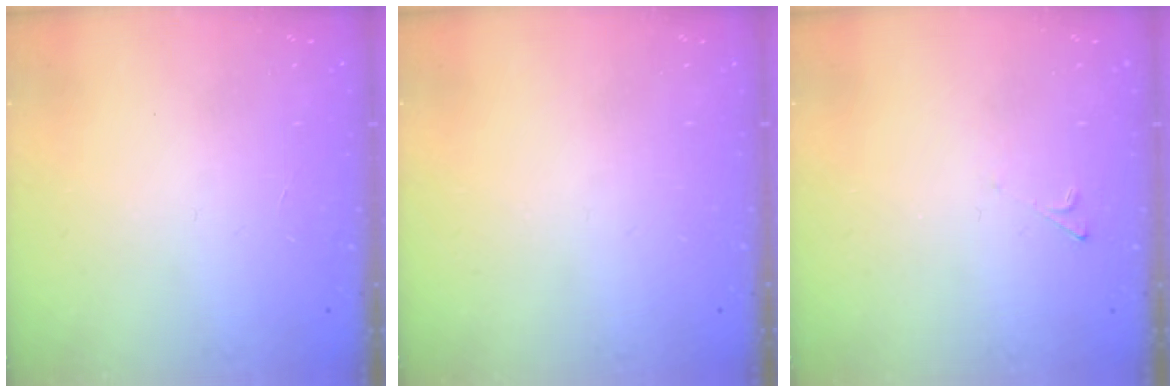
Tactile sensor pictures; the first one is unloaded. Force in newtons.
{"total": 0.0}
{"total": 2.0, "press": 1.9, "slide": 0.4}